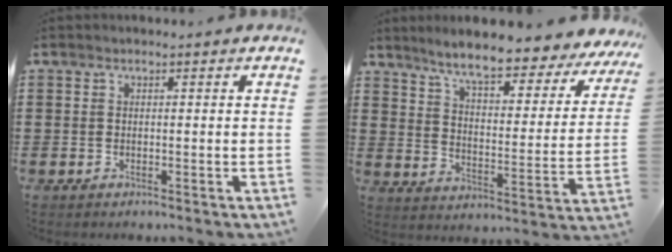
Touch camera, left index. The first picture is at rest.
{"total": 7.7, "force": [6.7, 0.4, 3.8], "torque": [-0.092, -0.041, 0.110]}